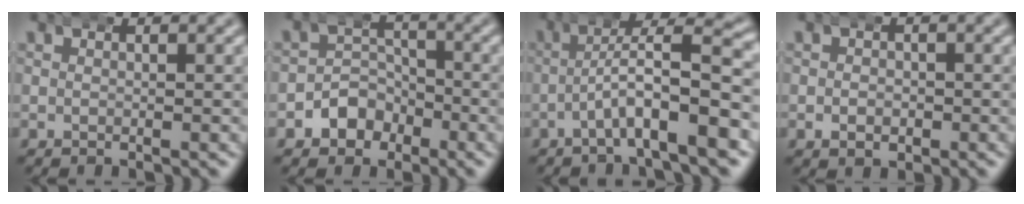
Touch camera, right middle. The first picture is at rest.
{"total": 4.3, "force": [-2.4, 3.5, 0.9], "torque": [-0.019, -0.001, -0.047]}
{"total": 6.6, "force": [-2.0, 1.6, 6.0], "torque": [-0.093, 0.005, -0.028]}
{"total": 1.6, "force": [-0.5, 1.3, 0.8], "torque": [-0.011, -0.005, -0.005]}